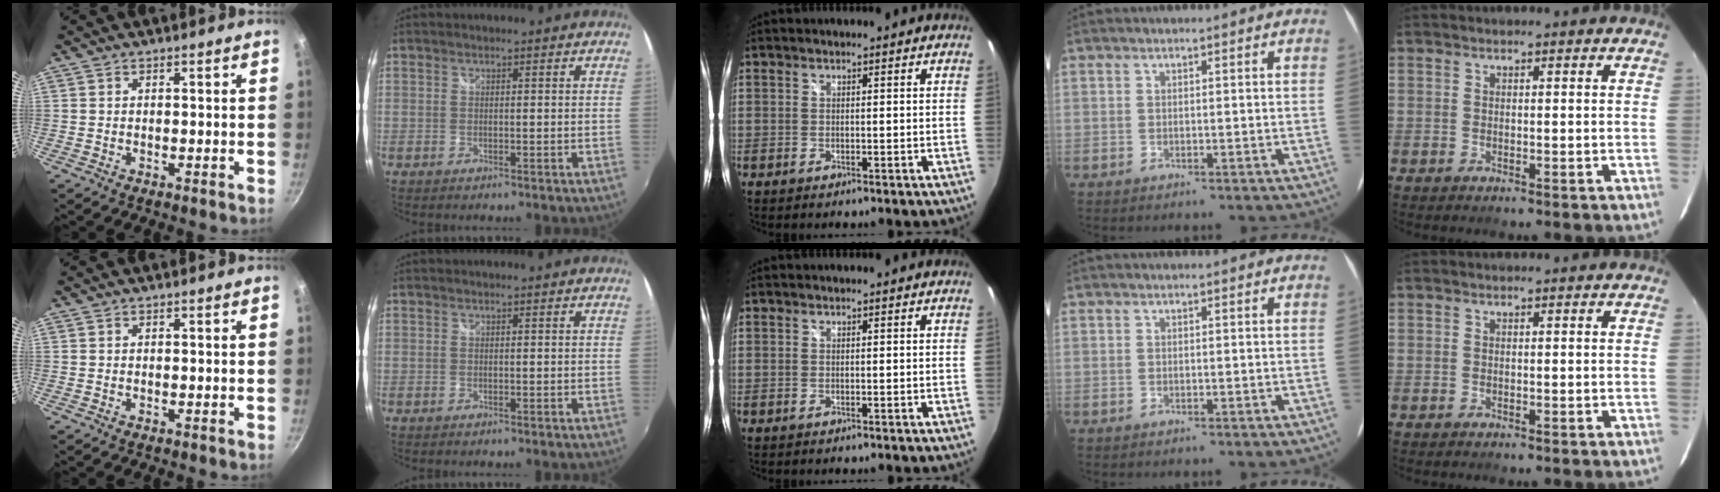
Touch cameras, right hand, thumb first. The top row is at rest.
{}